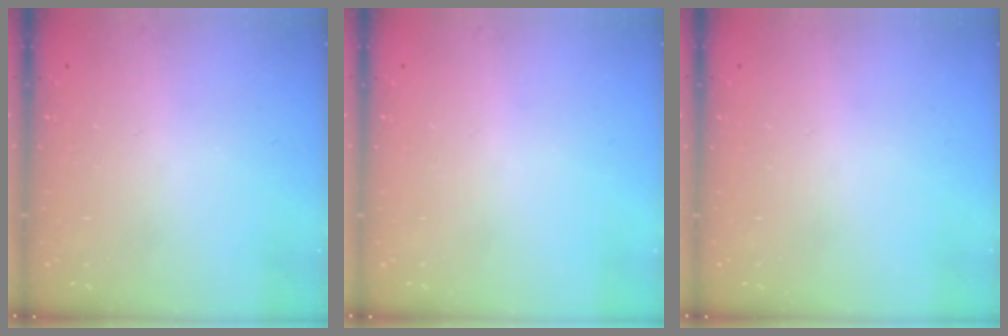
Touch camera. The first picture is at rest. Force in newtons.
{"total": 0.0}
{"total": 0.0}